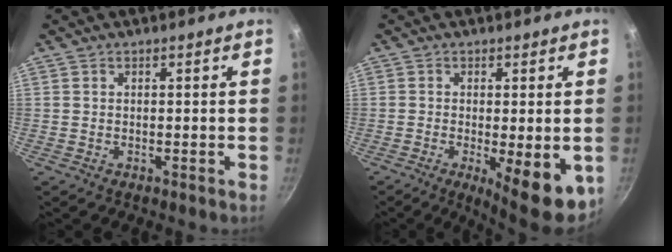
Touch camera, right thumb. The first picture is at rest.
{"total": 10.2, "force": [-2.6, 3.0, 9.4], "torque": [-0.115, -0.010, -0.025]}